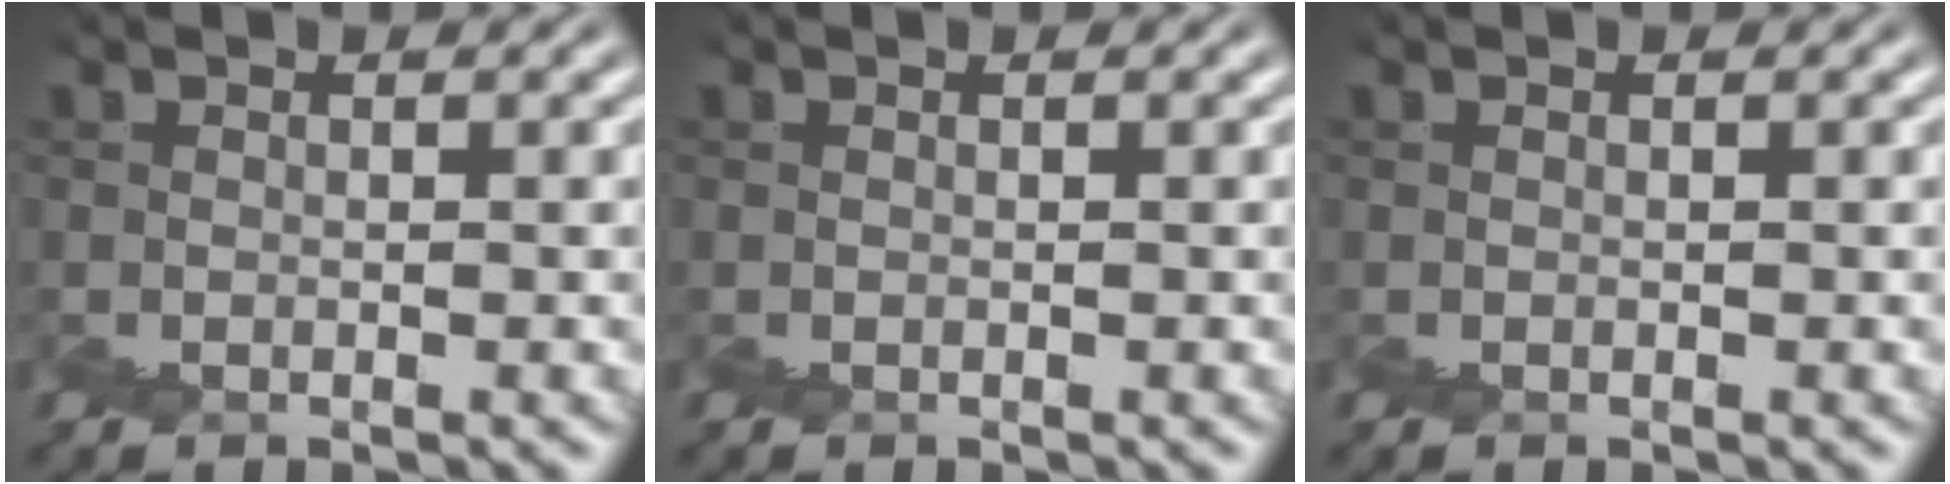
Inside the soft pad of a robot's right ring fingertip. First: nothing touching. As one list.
[{"total": 0.0}, {"total": 0.0}]